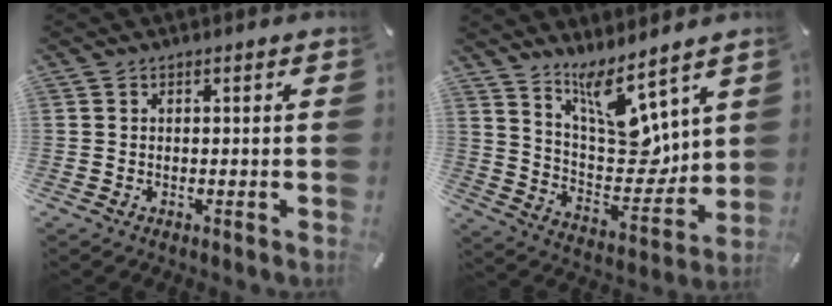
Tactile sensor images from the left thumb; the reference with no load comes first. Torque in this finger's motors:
{"motor_torque": [2.11, 1.37, 1.36, -1.41, 0.41]}